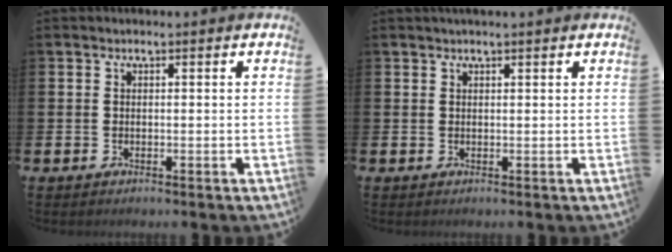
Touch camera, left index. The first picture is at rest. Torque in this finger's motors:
{"motor_torque": [0.47, -0.38, 0.05, 0.08]}